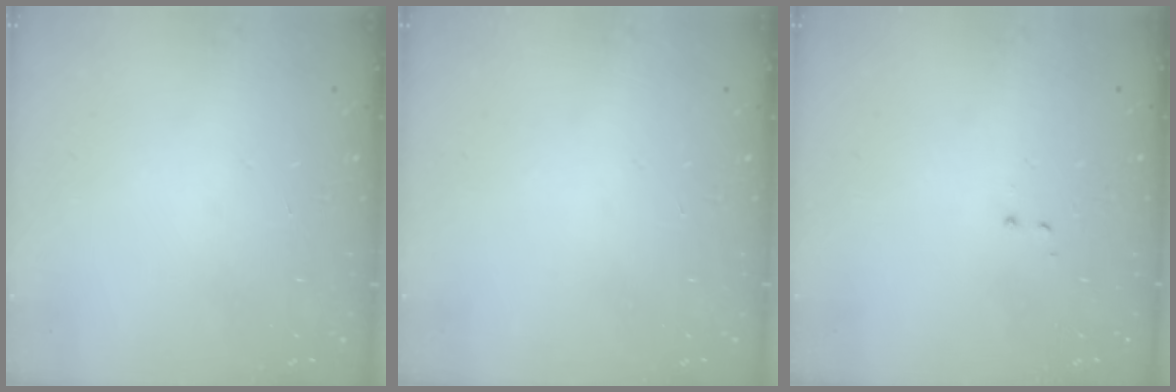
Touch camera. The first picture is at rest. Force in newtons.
{"total": 0.0}
{"total": 0.5, "press": 0.5, "slide": 0.3}